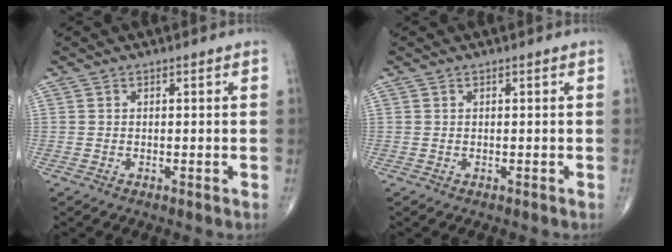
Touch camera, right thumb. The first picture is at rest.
{"total": 0.0}